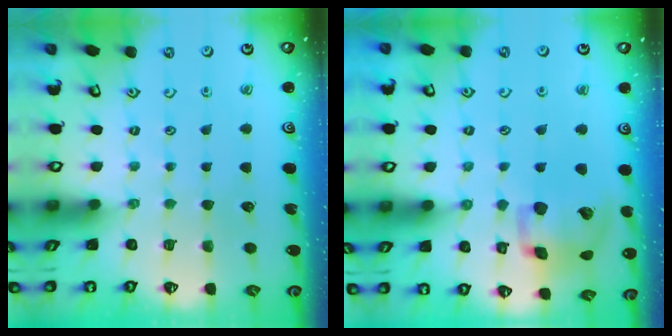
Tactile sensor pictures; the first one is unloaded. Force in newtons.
{"total": 16.3, "press": 16.1, "slide": 2.7}